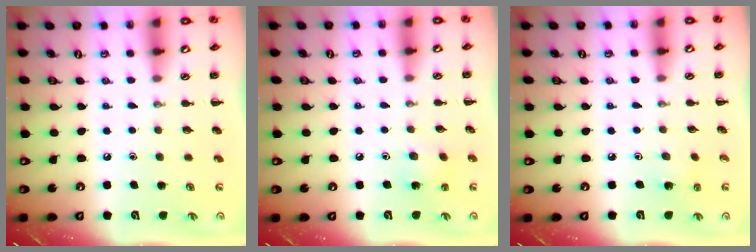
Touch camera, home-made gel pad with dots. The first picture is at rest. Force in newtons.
{"total": 5.5, "press": 5.3, "slide": 1.6}
{"total": 1.9, "press": 1.8, "slide": 0.7}